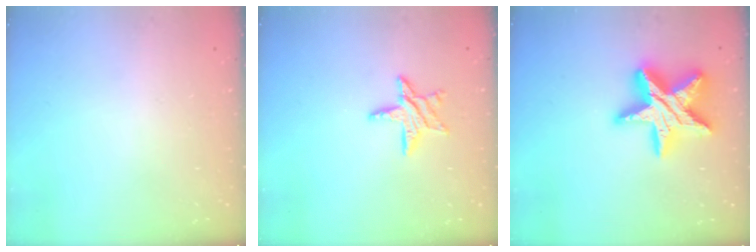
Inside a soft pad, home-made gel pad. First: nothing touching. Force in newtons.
{"total": 8.7, "press": 8.6, "slide": 1.0}
{"total": 20.7, "press": 20.7, "slide": 1.9}